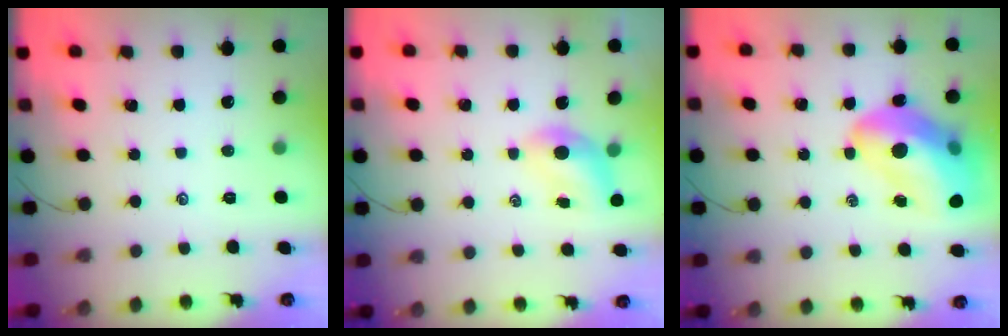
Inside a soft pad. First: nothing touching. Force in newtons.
{"total": 4.9, "press": 4.8, "slide": 0.9}
{"total": 19.3, "press": 18.6, "slide": 5.0}